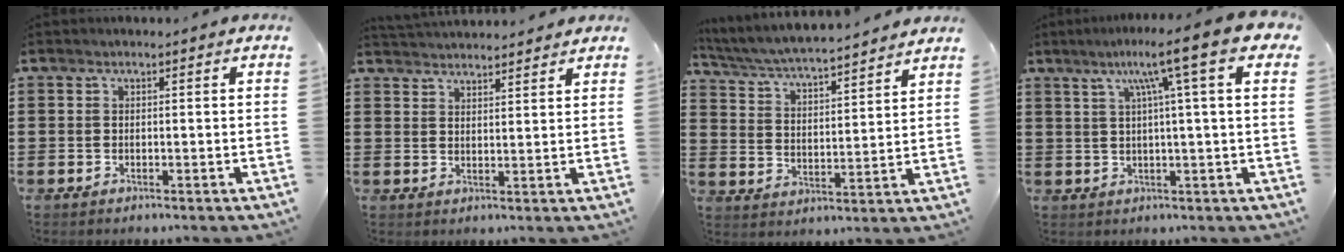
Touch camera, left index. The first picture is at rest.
{"total": 2.9, "force": [2.9, 0.0, 0.0], "torque": [-0.009, -0.008, 0.056]}
{"total": 5.0, "force": [4.8, -0.2, 1.3], "torque": [-0.049, -0.037, 0.077]}
{"total": 10.3, "force": [4.4, -0.5, 9.2], "torque": [-0.178, -0.004, 0.064]}